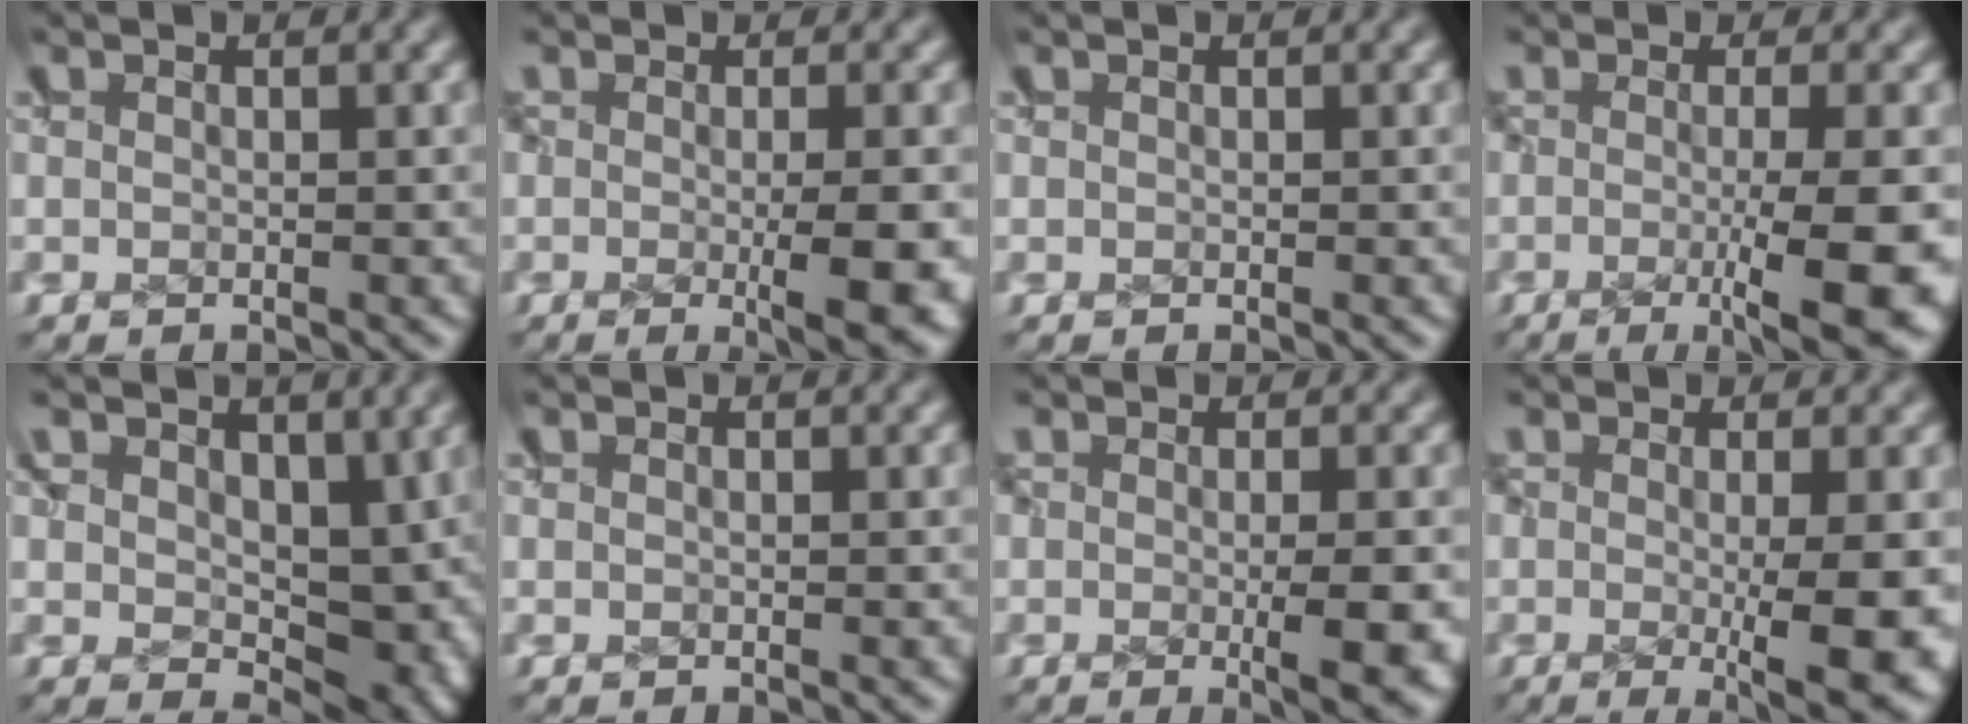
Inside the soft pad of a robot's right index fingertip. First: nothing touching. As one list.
[{"total": 4.6, "force": [-2.0, 1.2, 4.0], "torque": [-0.036, -0.006, -0.025]}, {"total": 0.0}, {"total": 7.2, "force": [-4.0, 1.6, 5.8], "torque": [-0.047, -0.013, -0.053]}, {"total": 4.6, "force": [-0.3, 3.4, 3.0], "torque": [-0.058, -0.032, 0.009]}, {"total": 0.0}, {"total": 3.3, "force": [-1.1, 0.9, 3.0], "torque": [-0.028, -0.004, -0.013]}, {"total": 6.2, "force": [-2.5, 1.7, 5.5], "torque": [-0.053, -0.018, -0.026]}]